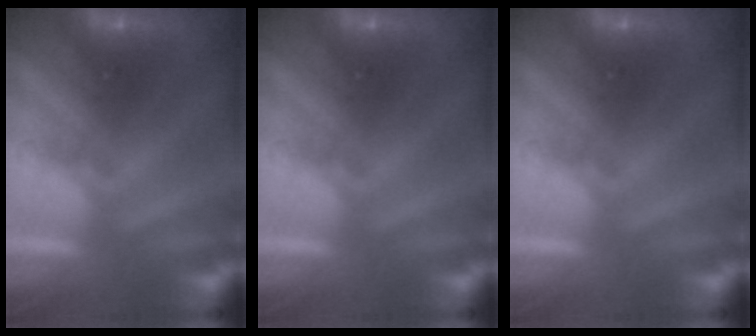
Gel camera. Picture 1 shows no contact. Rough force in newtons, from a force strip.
{"total": 0.0}
{"total": 0.0}